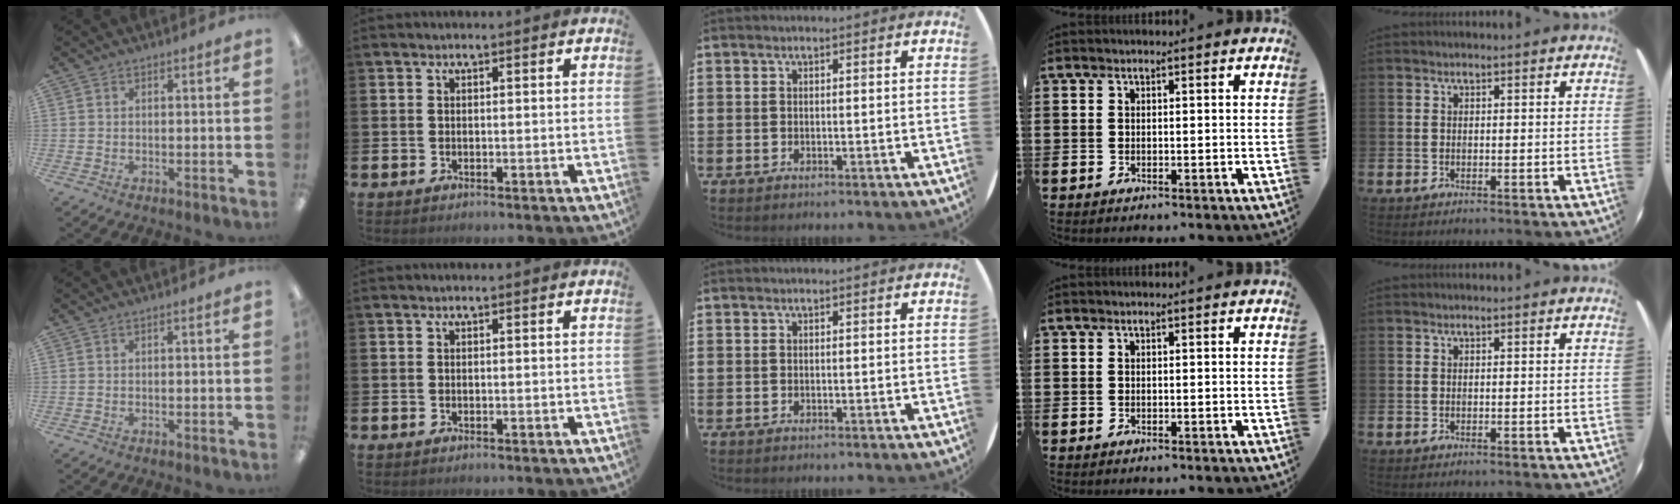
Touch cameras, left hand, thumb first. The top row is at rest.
{}